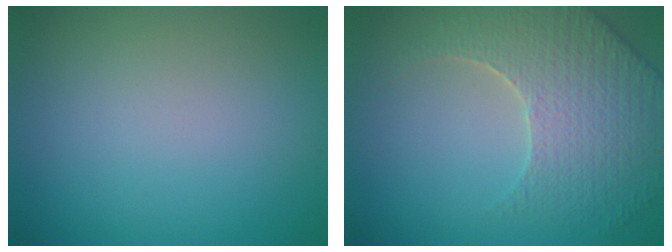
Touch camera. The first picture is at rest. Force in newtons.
{"total": 5.9, "press": 5.1, "slide": 3.0}